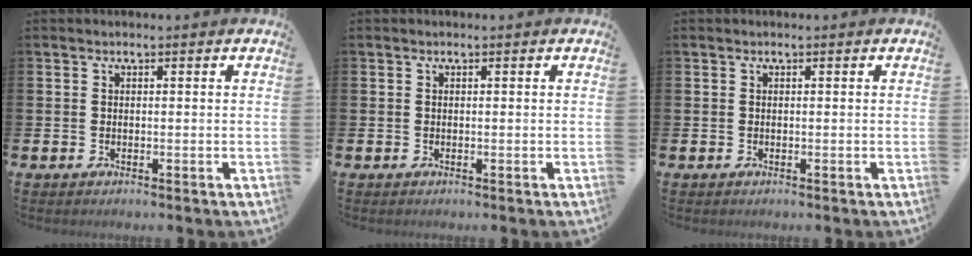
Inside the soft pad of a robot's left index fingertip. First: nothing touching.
{"total": 0.0}
{"total": 0.0}